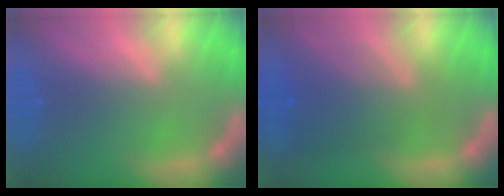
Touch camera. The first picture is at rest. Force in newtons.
{"total": 6.1}